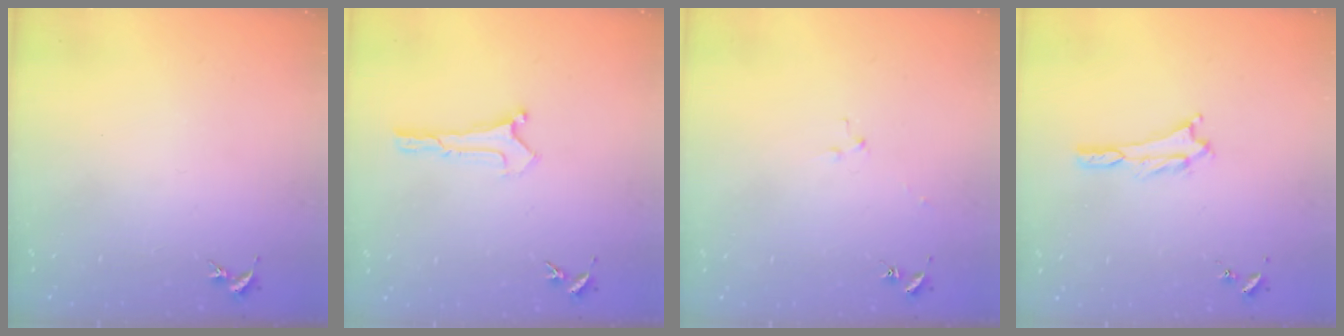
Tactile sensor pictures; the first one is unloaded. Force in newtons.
{"total": 0.0}
{"total": 2.5, "press": 2.5, "slide": 0.3}
{"total": 0.7, "press": 0.7, "slide": 0.2}